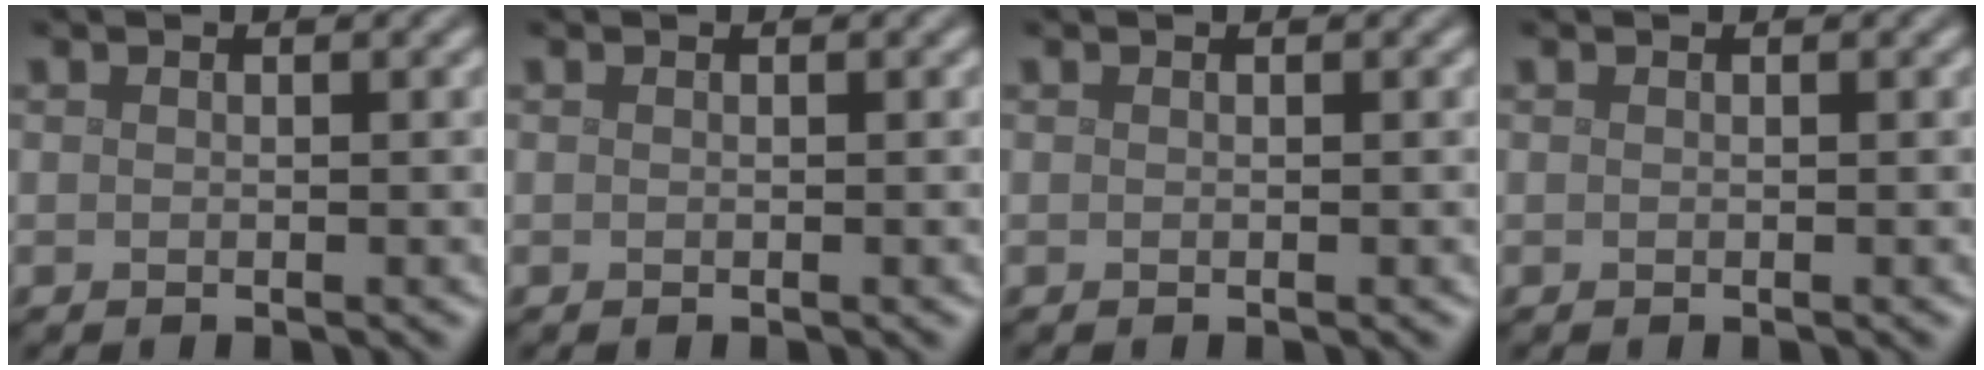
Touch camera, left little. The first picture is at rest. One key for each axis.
{"total": 0.0}
{"total": 0.0}
{"total": 0.0}